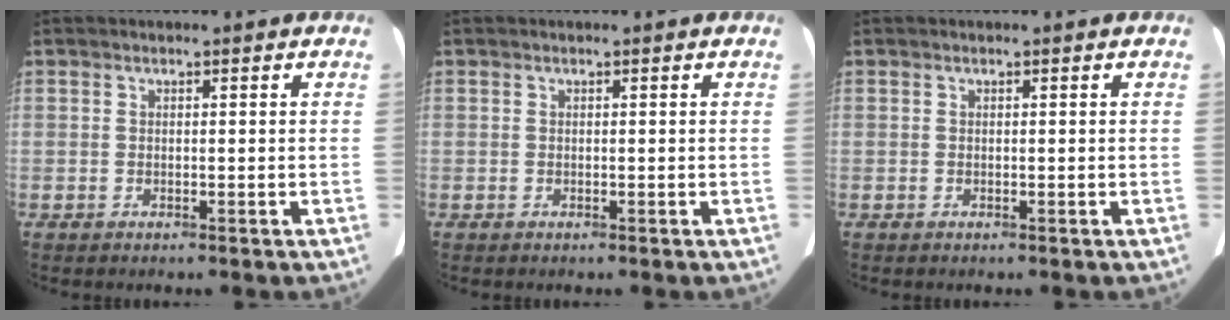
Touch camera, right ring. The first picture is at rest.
{"total": 0.0}
{"total": 0.0}